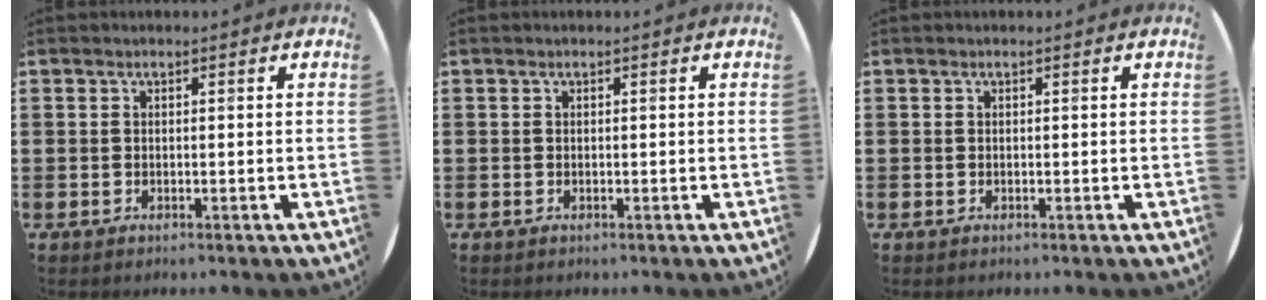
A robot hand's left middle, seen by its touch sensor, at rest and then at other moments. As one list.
[{"total": 0.0}, {"total": 0.0}]